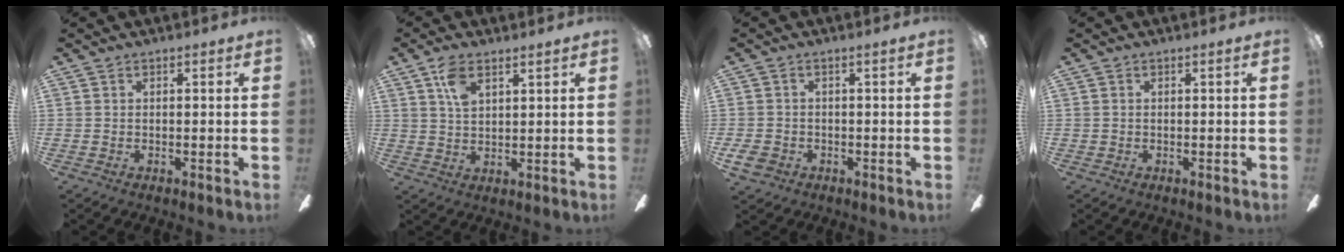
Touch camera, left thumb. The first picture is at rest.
{"total": 6.0, "force": [3.6, 2.7, 3.9], "torque": [-0.078, -0.001, 0.065]}
{"total": 3.7, "force": [-1.8, 2.4, 2.2], "torque": [-0.053, 0.005, -0.036]}
{"total": 0.0}